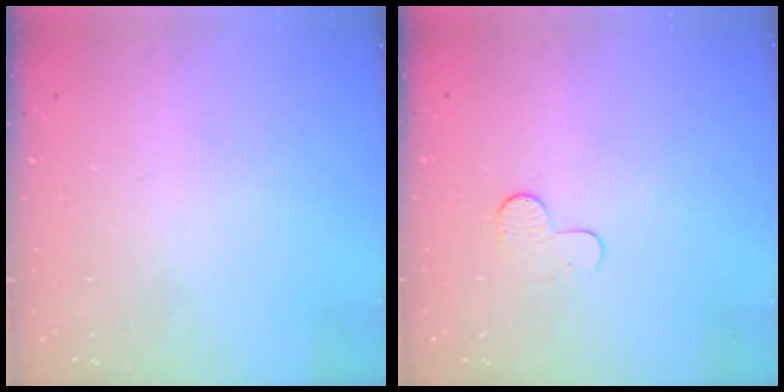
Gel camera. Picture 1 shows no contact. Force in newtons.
{"total": 5.0, "press": 5.0, "slide": 0.5}